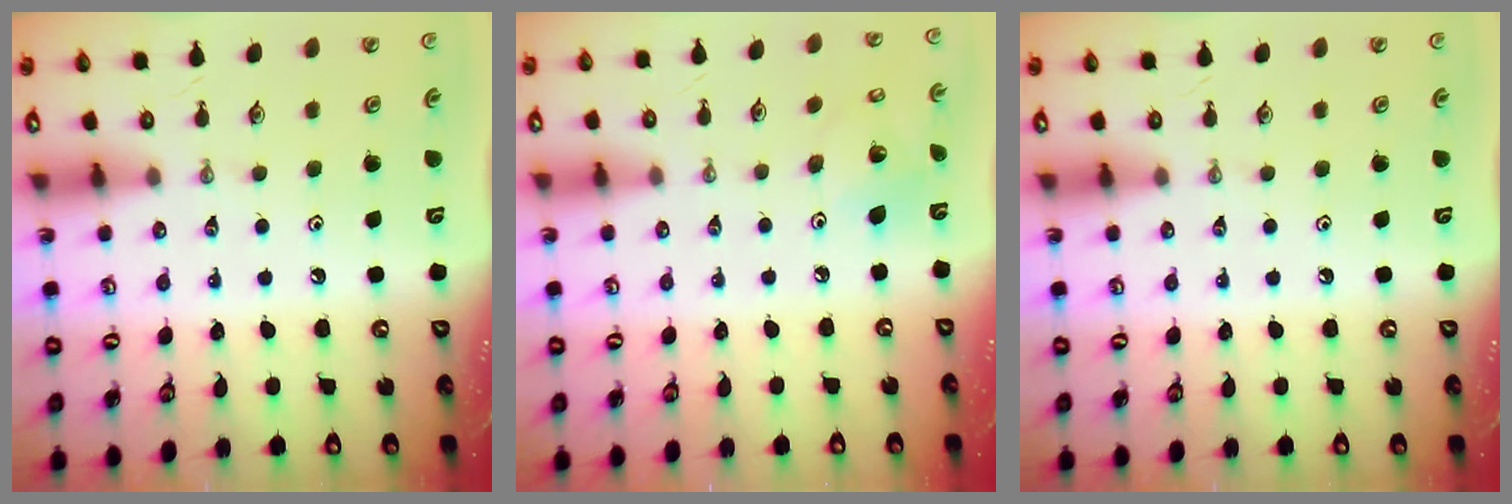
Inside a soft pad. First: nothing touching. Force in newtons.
{"total": 7.1, "press": 7.1, "slide": 0.2}
{"total": 0.0}